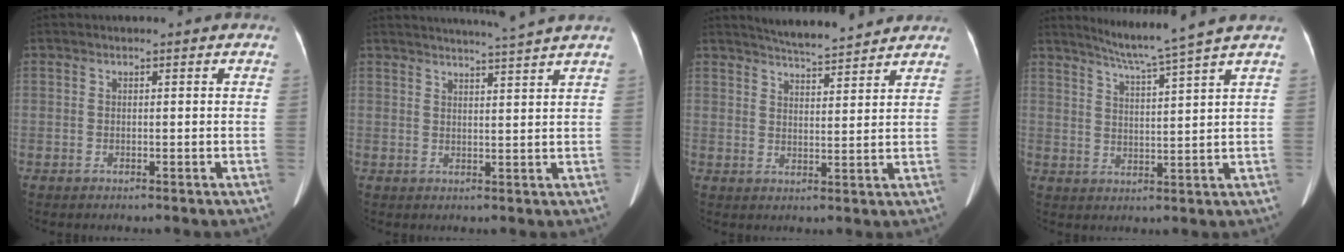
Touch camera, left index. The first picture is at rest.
{"total": 7.9, "force": [7.1, -2.0, 2.8], "torque": [-0.039, -0.007, 0.089]}
{"total": 8.6, "force": [8.2, 0.4, 2.6], "torque": [-0.049, 0.012, 0.119]}
{"total": 8.7, "force": [7.3, -2.4, 4.0], "torque": [-0.069, -0.008, 0.113]}